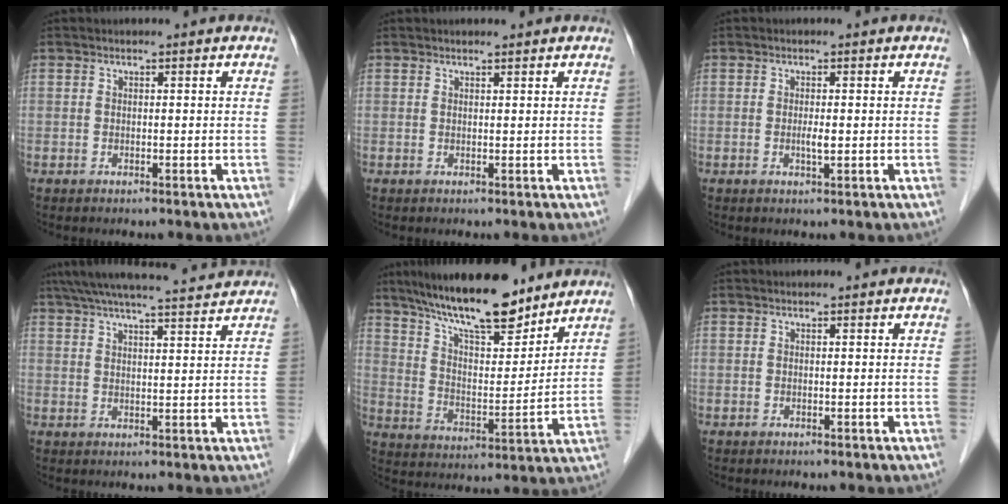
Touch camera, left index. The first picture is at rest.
{"total": 0.9, "force": [0.8, 0.1, 0.4], "torque": [-0.011, 0.003, 0.014]}
{"total": 1.4, "force": [-0.2, 0.2, 1.4], "torque": [-0.027, -0.002, -0.002]}
{"total": 14.3, "force": [13.1, 0.3, 5.8], "torque": [-0.105, 0.030, 0.186]}
{"total": 16.7, "force": [13.6, 3.8, 9.0], "torque": [-0.150, 0.009, 0.234]}
{"total": 0.0}